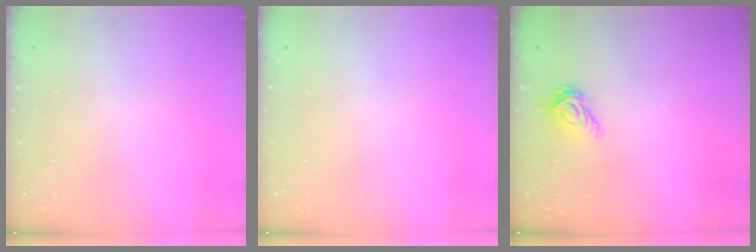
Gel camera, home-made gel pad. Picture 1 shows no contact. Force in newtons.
{"total": 0.0}
{"total": 6.1, "press": 6.1, "slide": 0.7}